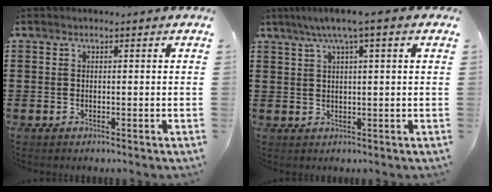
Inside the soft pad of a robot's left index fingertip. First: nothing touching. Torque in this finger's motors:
{"motor_torque": [1.31, -0.83, 0.86, 0.19]}